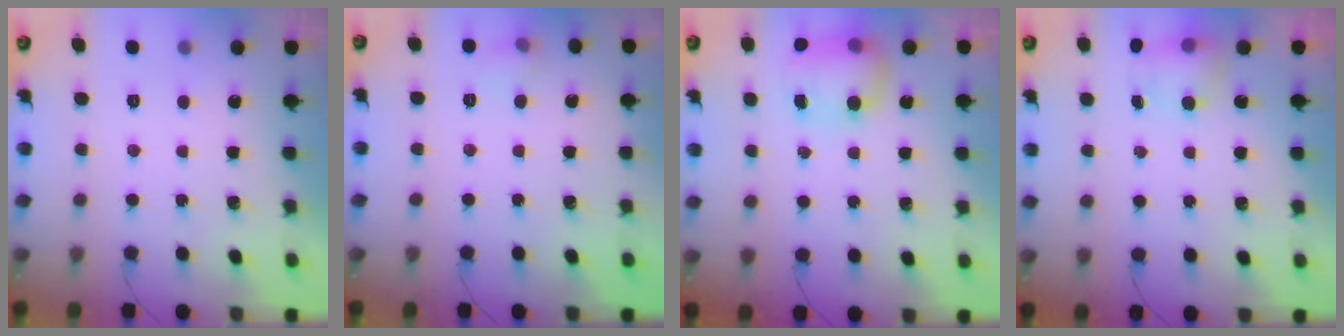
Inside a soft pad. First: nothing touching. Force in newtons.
{"total": 5.2, "press": 5.0, "slide": 1.4}
{"total": 11.9, "press": 9.6, "slide": 7.0}
{"total": 5.2, "press": 5.2, "slide": 0.7}